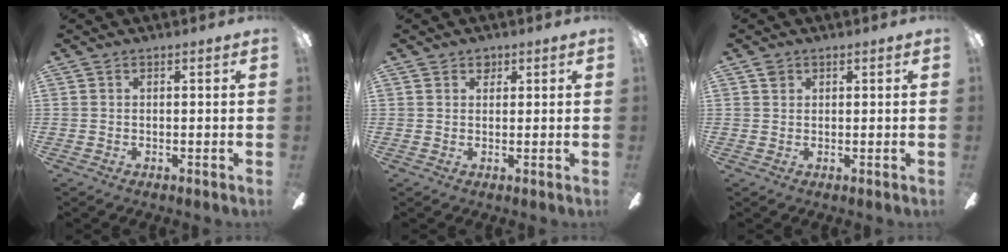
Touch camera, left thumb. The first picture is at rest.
{"total": 1.9, "force": [1.3, 1.3, 0.4], "torque": [0.007, -0.005, 0.021]}
{"total": 1.3, "force": [0.9, 0.9, 0.3], "torque": [-0.007, 0.002, 0.016]}